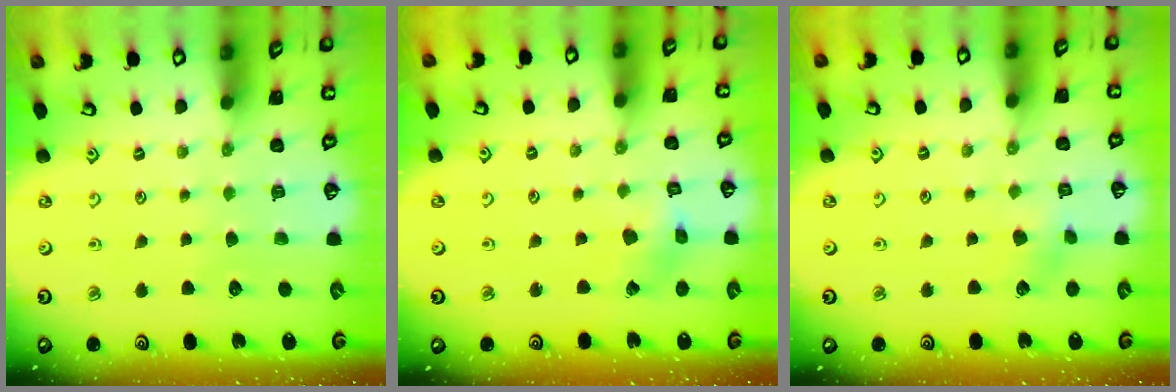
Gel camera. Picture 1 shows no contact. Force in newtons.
{"total": 3.1, "press": 3.1, "slide": 0.5}
{"total": 4.1, "press": 4.1, "slide": 0.2}